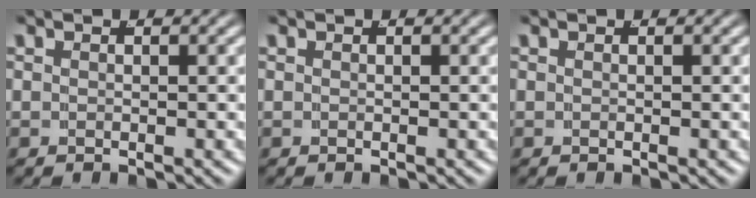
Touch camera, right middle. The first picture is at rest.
{"total": 0.0}
{"total": 0.0}